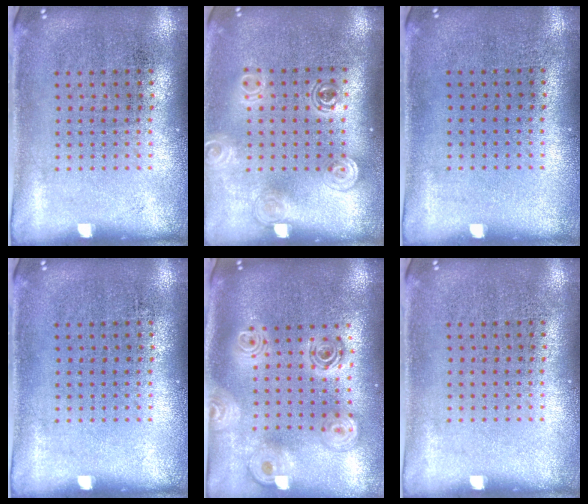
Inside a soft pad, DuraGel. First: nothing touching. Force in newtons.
{"total": 1.4, "press": 1.2, "slide": 0.7}
{"total": 0.0}
{"total": 0.0}
{"total": 2.3, "press": 1.8, "slide": 1.4}
{"total": 0.0}